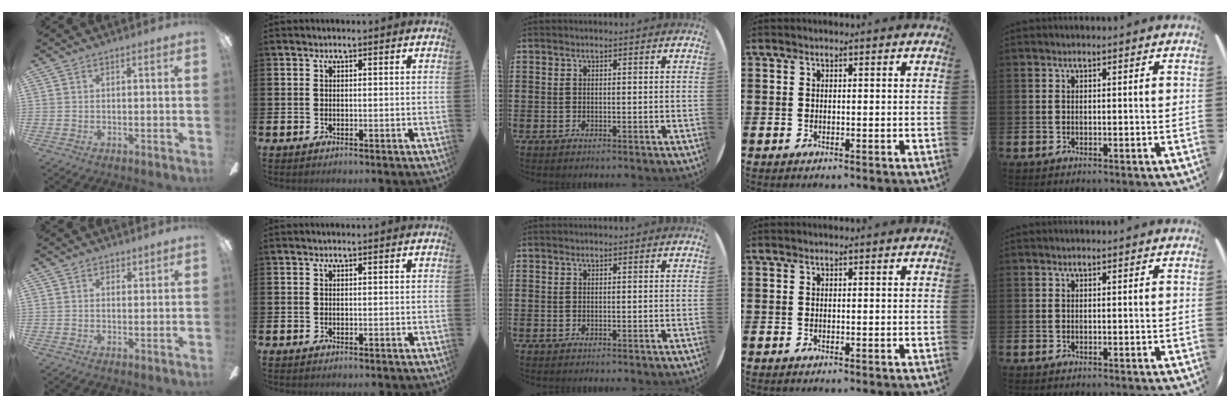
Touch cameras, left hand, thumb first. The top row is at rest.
{"thumb": {"total": 1.2, "force": [0.9, 0.7, 0.2], "torque": [0.003, -0.001, 0.015]}}